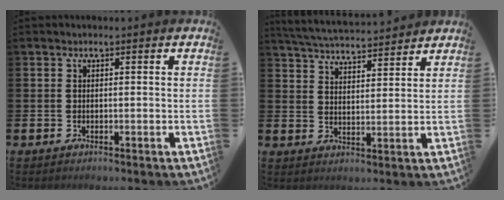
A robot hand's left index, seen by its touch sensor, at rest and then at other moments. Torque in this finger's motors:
{"motor_torque": [0.88, -1.11, 0.15, 0.15]}